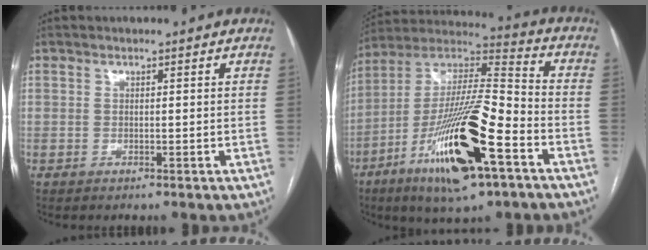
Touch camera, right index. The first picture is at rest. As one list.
[{"total": 22.6, "force": [-10.0, 3.9, 20.0], "torque": [-0.383, -0.026, -0.171]}]